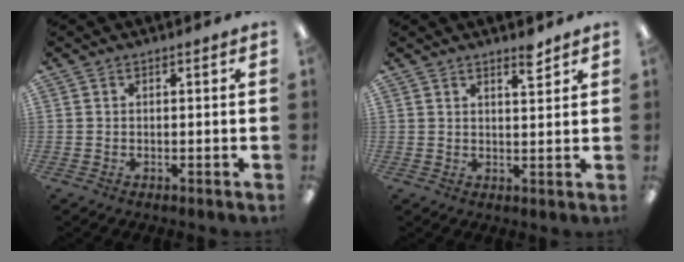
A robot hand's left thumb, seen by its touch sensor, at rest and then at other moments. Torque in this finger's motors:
{"motor_torque": [0.18, 0.25, -0.24, -0.01, 0.03]}